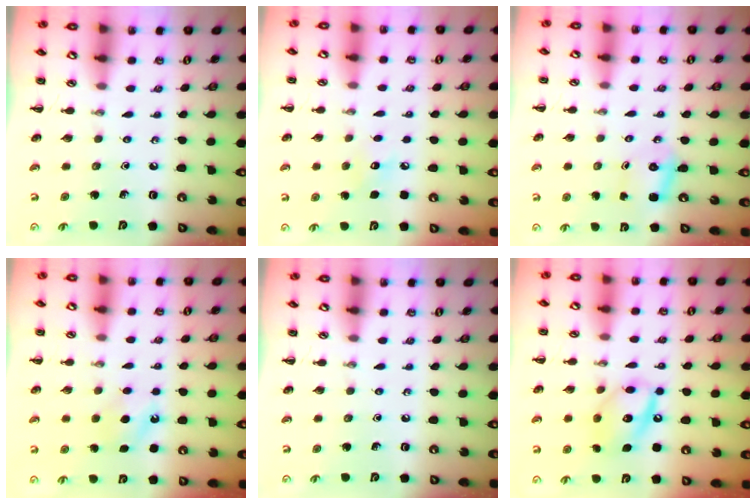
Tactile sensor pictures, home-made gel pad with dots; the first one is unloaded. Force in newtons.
{"total": 5.1, "press": 5.0, "slide": 1.3}
{"total": 3.2, "press": 3.1, "slide": 0.7}
{"total": 6.2, "press": 6.0, "slide": 1.4}
{"total": 0.0}
{"total": 12.6, "press": 12.4, "slide": 1.9}